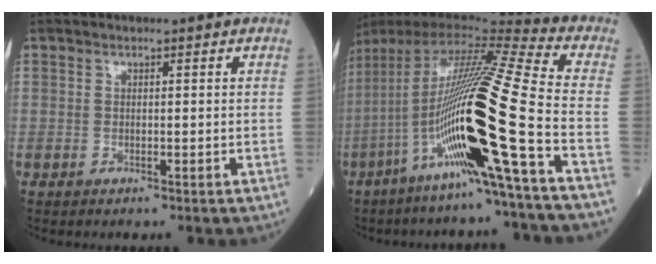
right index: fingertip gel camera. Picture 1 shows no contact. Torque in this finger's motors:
{"motor_torque": [2.14, 0.00, 1.05, 0.21]}